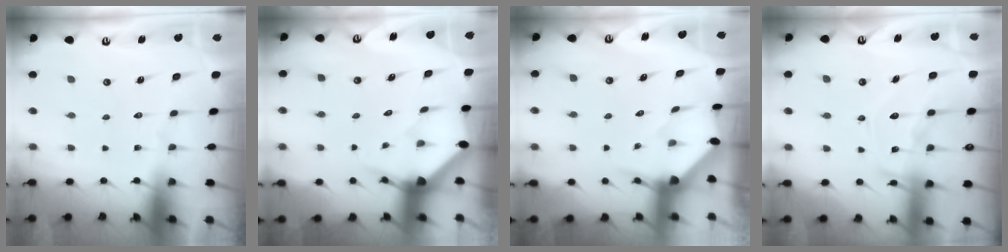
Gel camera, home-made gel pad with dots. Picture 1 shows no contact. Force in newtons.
{"total": 3.2, "press": 3.2, "slide": 0.1}
{"total": 3.2, "press": 3.2, "slide": 0.3}
{"total": 15.6, "press": 15.5, "slide": 1.2}